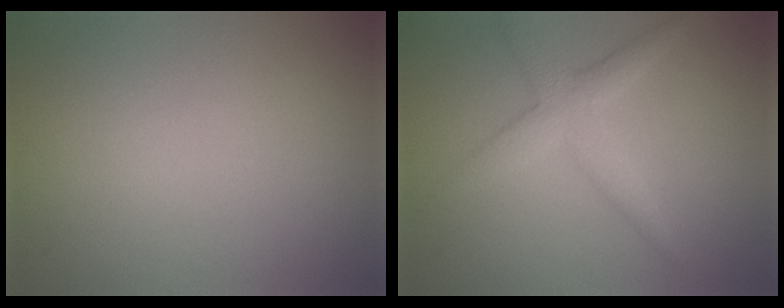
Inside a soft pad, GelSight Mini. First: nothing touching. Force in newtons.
{"total": 3.2, "press": 3.2, "slide": 0.1}